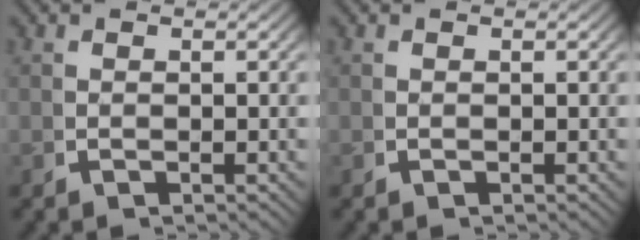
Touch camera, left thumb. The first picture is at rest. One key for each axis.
{"total": 0.0}